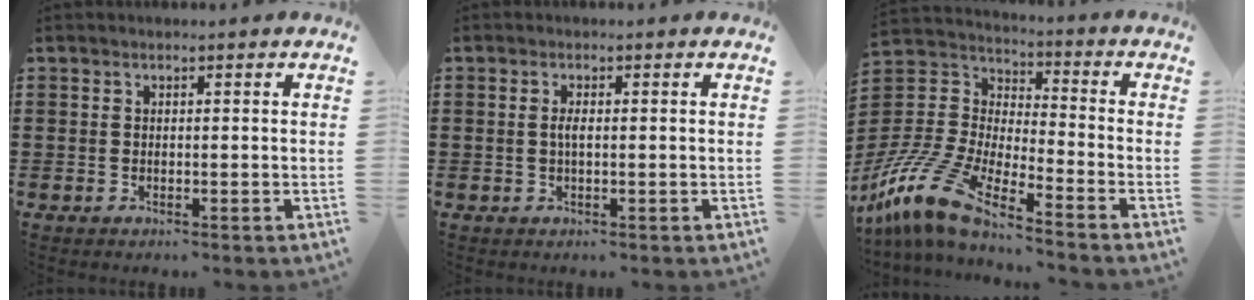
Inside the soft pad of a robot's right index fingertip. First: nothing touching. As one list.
[{"total": 1.6, "force": [-0.1, 0.4, 1.5], "torque": [-0.029, 0.000, -0.002]}, {"total": 11.9, "force": [-10.2, 2.1, 5.8], "torque": [-0.165, 0.007, -0.220]}]